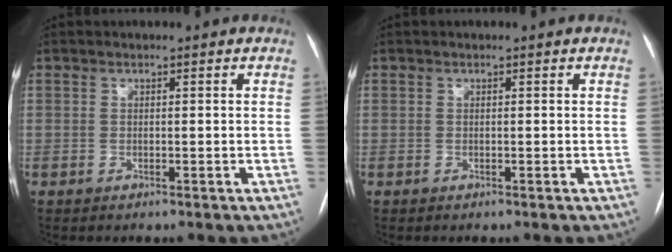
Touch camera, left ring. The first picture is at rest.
{"total": 0.0}